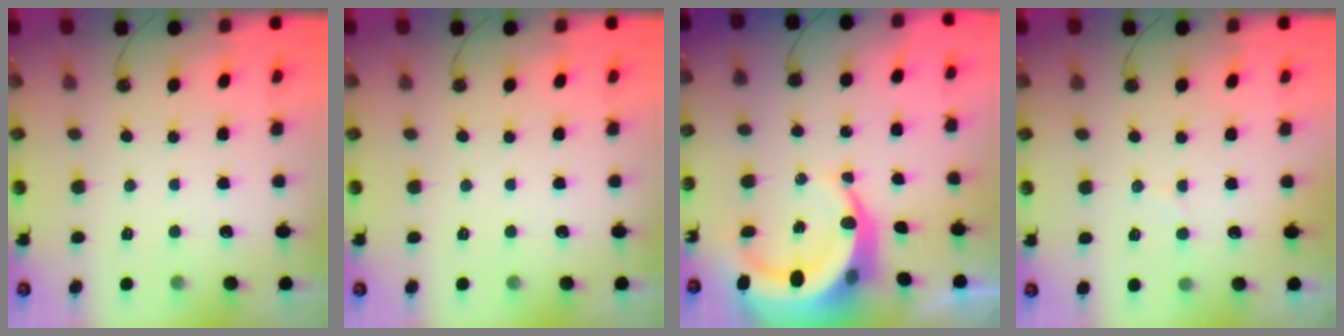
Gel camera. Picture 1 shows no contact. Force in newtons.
{"total": 0.0}
{"total": 13.6, "press": 13.4, "slide": 2.5}
{"total": 6.3, "press": 6.2, "slide": 1.4}